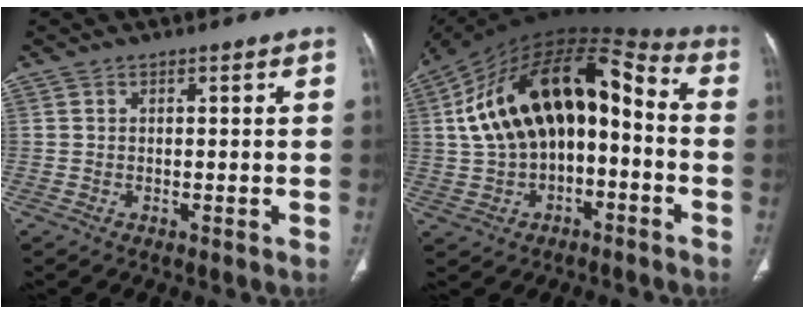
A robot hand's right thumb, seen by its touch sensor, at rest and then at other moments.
{"total": 22.6, "force": [-0.2, 13.0, 18.5], "torque": [-0.305, 0.055, -0.005]}